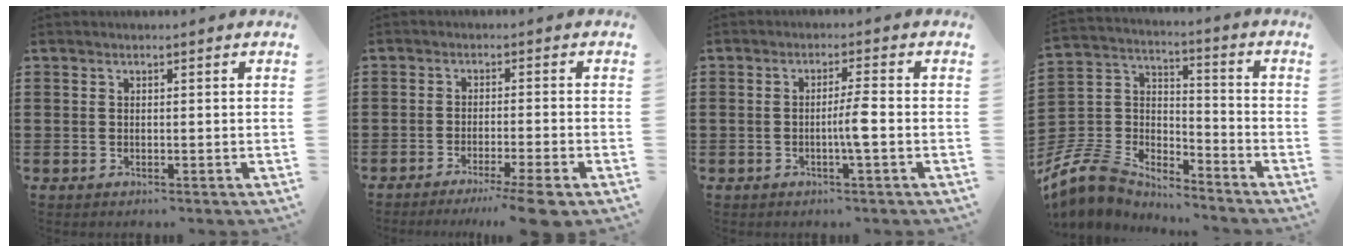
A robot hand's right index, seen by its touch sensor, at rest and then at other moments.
{"total": 4.3, "force": [-3.3, -0.6, 2.6], "torque": [-0.040, -0.014, -0.059]}
{"total": 3.8, "force": [-1.0, -0.2, 3.7], "torque": [-0.072, -0.009, -0.023]}
{"total": 8.2, "force": [-7.3, 3.4, 1.5], "torque": [-0.074, -0.003, -0.153]}